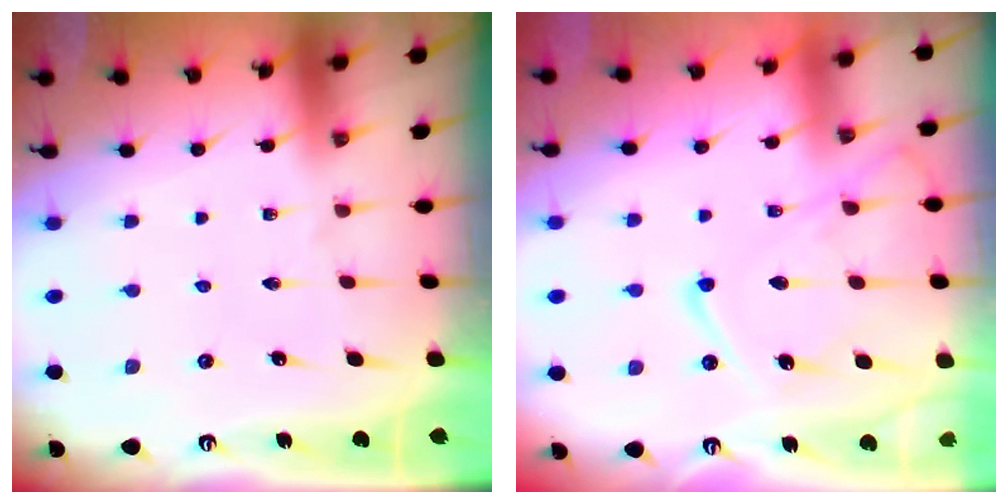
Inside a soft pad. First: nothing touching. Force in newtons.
{"total": 12.5, "press": 12.5, "slide": 1.5}